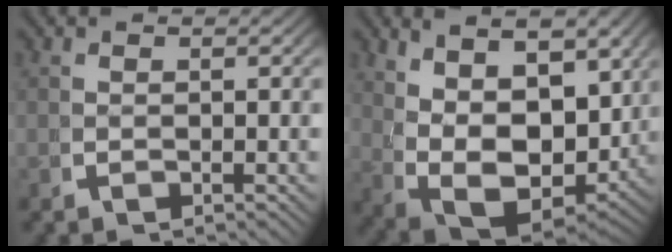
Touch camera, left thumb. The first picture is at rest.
{"total": 11.8, "force": [-0.6, 8.0, 8.7], "torque": [-0.187, -0.058, 0.015]}